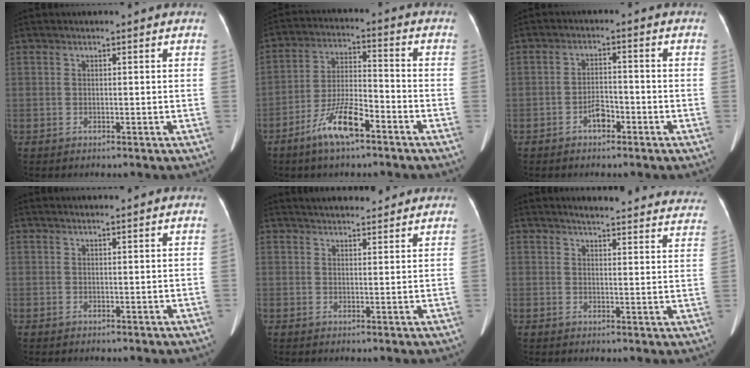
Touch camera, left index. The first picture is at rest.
{"total": 9.1, "force": [-5.7, 1.9, 6.8], "torque": [-0.140, -0.004, -0.107]}
{"total": 3.1, "force": [-1.9, 1.4, 2.0], "torque": [-0.036, 0.007, -0.035]}
{"total": 1.4, "force": [1.3, -0.1, 0.6], "torque": [-0.009, 0.013, 0.025]}
{"total": 7.9, "force": [7.3, 1.9, 2.3], "torque": [-0.029, 0.020, 0.095]}
{"total": 22.3, "force": [21.0, 3.6, 6.5], "torque": [-0.072, -0.050, 0.231]}